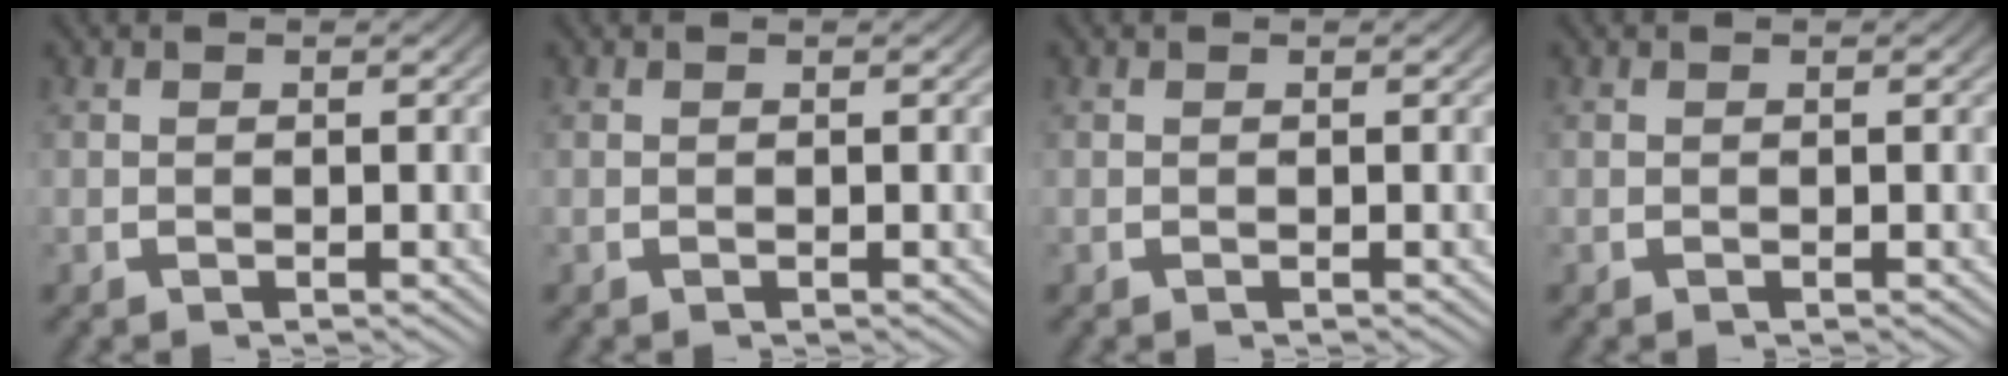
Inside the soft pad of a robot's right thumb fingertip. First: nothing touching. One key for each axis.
{"total": 0.0}
{"total": 0.0}
{"total": 0.0}